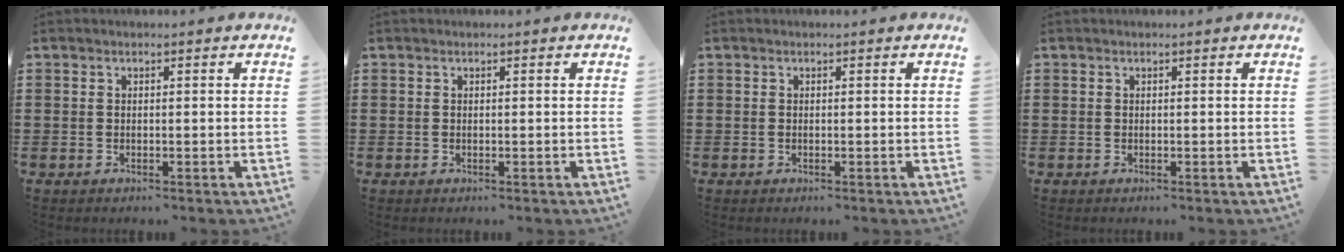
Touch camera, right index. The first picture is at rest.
{"total": 0.0}
{"total": 0.0}
{"total": 0.0}